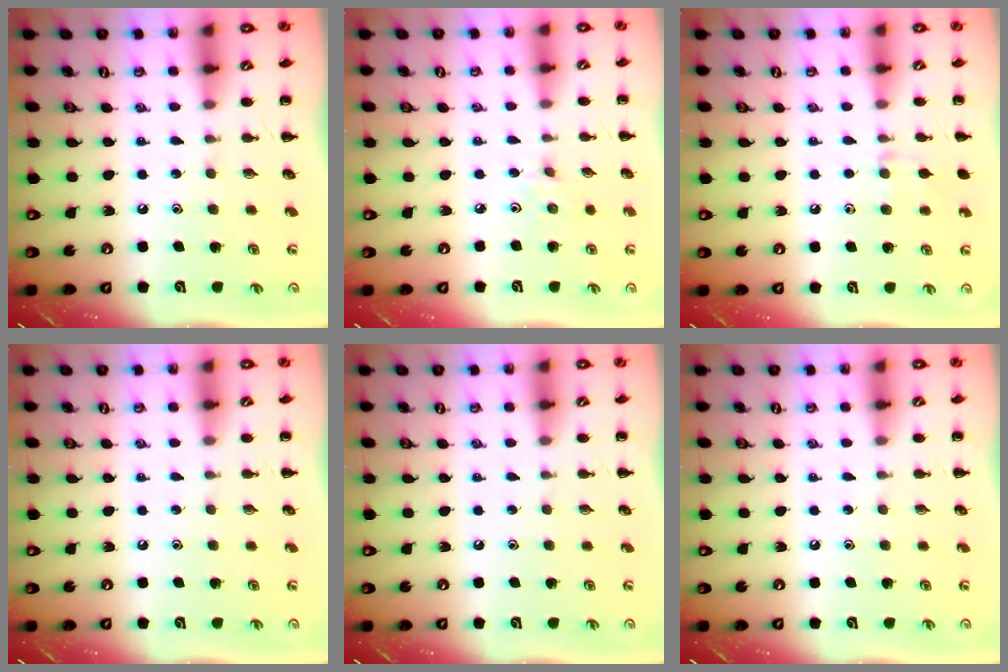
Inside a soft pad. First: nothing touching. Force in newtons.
{"total": 2.5, "press": 2.3, "slide": 0.9}
{"total": 6.9, "press": 6.5, "slide": 2.3}
{"total": 0.0}
{"total": 0.0}
{"total": 0.0}